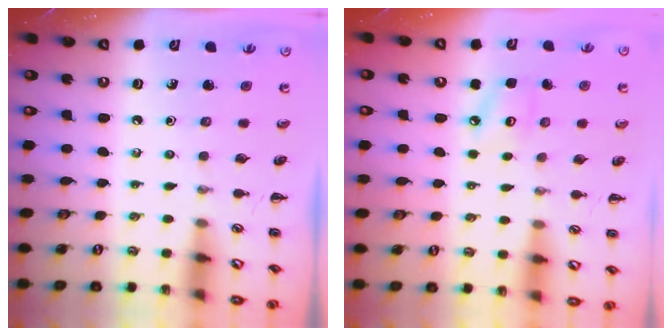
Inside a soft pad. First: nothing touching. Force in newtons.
{"total": 4.4, "press": 4.3, "slide": 1.0}